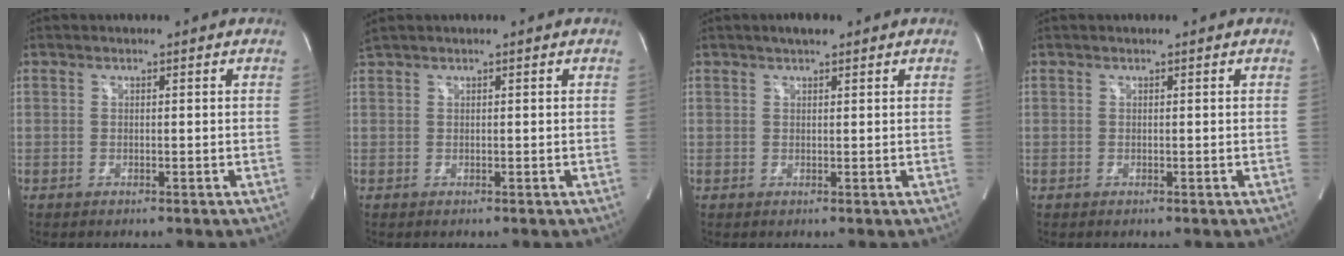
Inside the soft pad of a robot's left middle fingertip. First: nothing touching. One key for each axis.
{"total": 1.4, "fx": 1.2, "fy": -0.3, "fz": 0.7, "tx": -0.029, "ty": 0.025, "tz": 0.031}
{"total": 2.1, "fx": 1.6, "fy": 0.6, "fz": 1.2, "tx": -0.026, "ty": 0.010, "tz": 0.025}
{"total": 0.0}